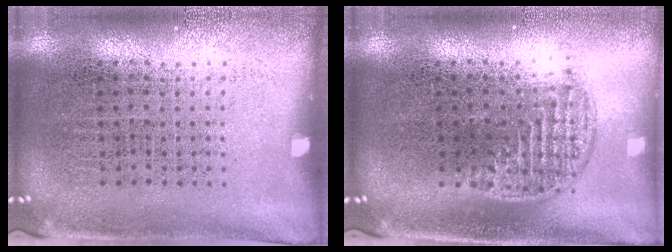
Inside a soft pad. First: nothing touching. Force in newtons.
{"total": 1.2, "press": 1.0, "slide": 0.7}